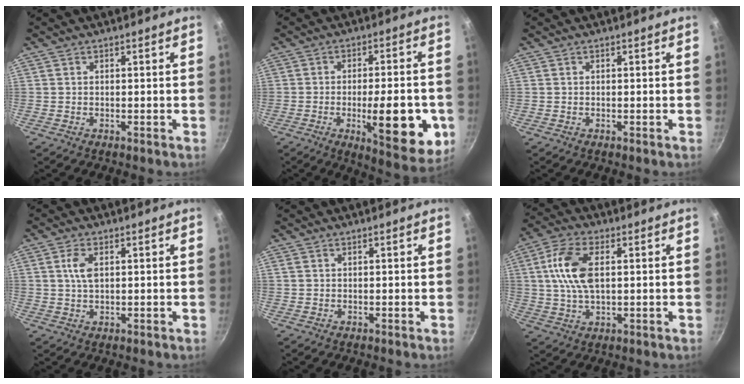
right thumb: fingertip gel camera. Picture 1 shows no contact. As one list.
[{"total": 16.0, "force": [-4.3, 5.0, 14.6], "torque": [-0.188, -0.002, -0.053]}, {"total": 0.0}, {"total": 4.0, "force": [1.0, 2.1, 3.3], "torque": [-0.071, 0.001, 0.021]}, {"total": 0.5, "force": [0.3, 0.2, 0.3], "torque": [-0.007, 0.005, 0.008]}, {"total": 11.0, "force": [2.0, 5.6, 9.2], "torque": [-0.195, 0.009, 0.039]}]